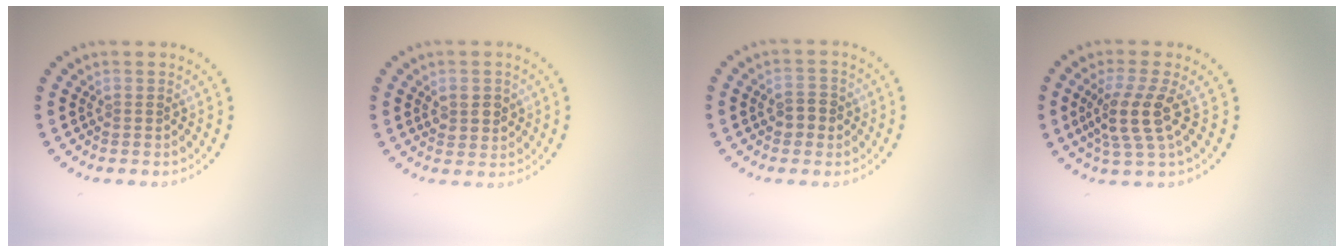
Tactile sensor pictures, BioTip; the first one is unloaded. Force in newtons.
{"total": 2.1, "press": 2.0, "slide": 0.4}
{"total": 2.1, "press": 2.0, "slide": 0.3}
{"total": 3.7, "press": 2.8, "slide": 2.4}